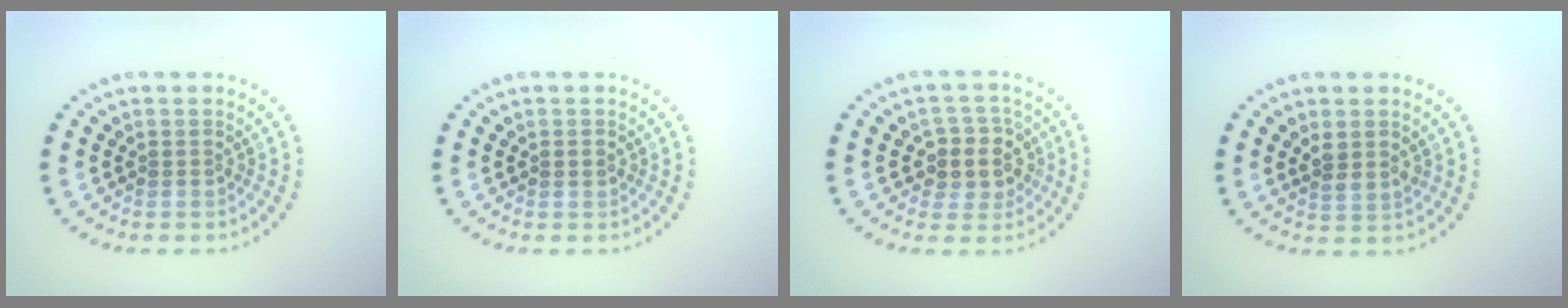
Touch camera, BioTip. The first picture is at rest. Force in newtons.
{"total": 1.0, "press": 0.9, "slide": 0.2}
{"total": 3.6, "press": 3.4, "slide": 1.4}
{"total": 1.9, "press": 1.7, "slide": 0.7}